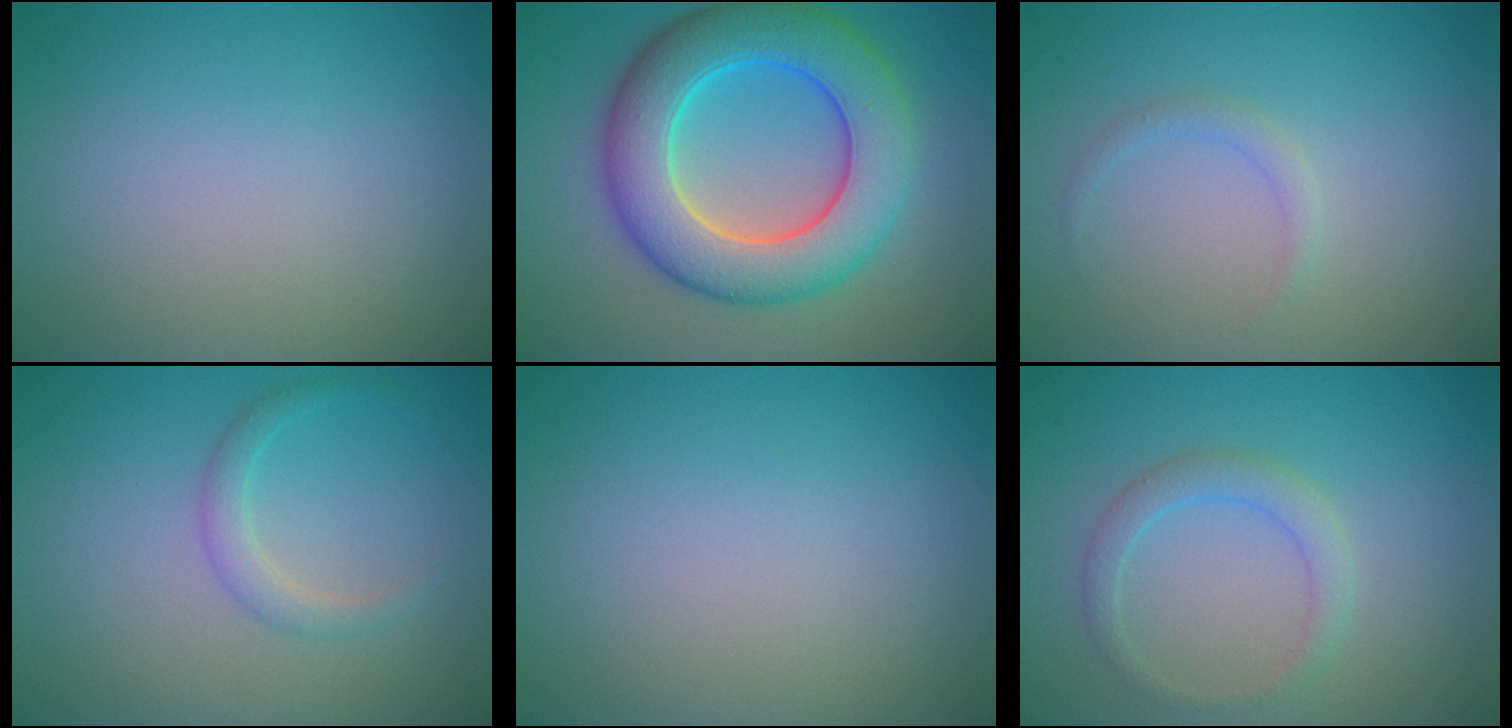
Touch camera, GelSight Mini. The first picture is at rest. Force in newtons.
{"total": 9.9, "press": 9.8, "slide": 0.3}
{"total": 1.0, "press": 1.0, "slide": 0.0}
{"total": 1.7, "press": 1.7, "slide": 0.1}
{"total": 0.0}
{"total": 2.0, "press": 2.0, "slide": 0.3}